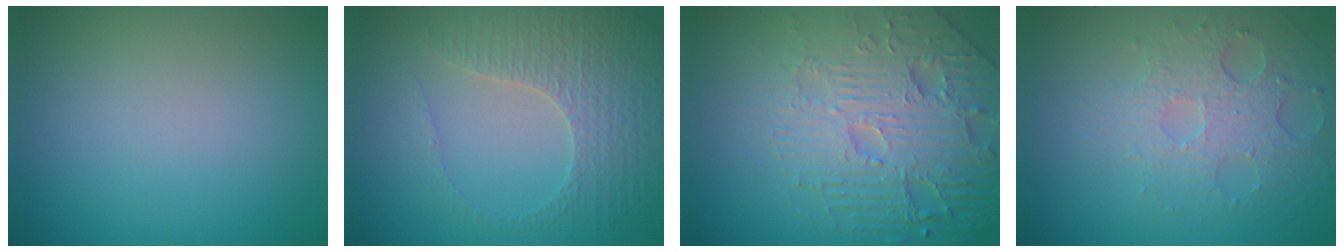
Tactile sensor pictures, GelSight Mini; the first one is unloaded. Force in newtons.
{"total": 3.3, "press": 3.1, "slide": 1.0}
{"total": 8.1, "press": 5.9, "slide": 5.5}
{"total": 3.6, "press": 3.3, "slide": 1.5}